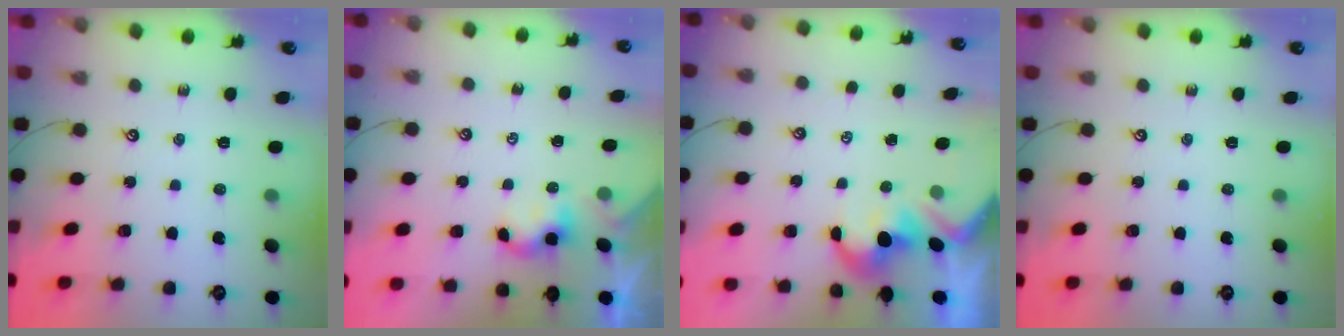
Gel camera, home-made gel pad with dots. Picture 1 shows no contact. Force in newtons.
{"total": 1.7, "press": 1.6, "slide": 0.4}
{"total": 1.7, "press": 1.4, "slide": 1.0}
{"total": 0.0}